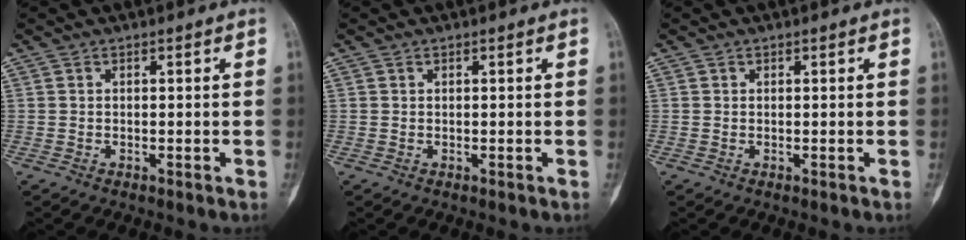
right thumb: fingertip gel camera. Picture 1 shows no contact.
{"total": 0.0}
{"total": 0.0}